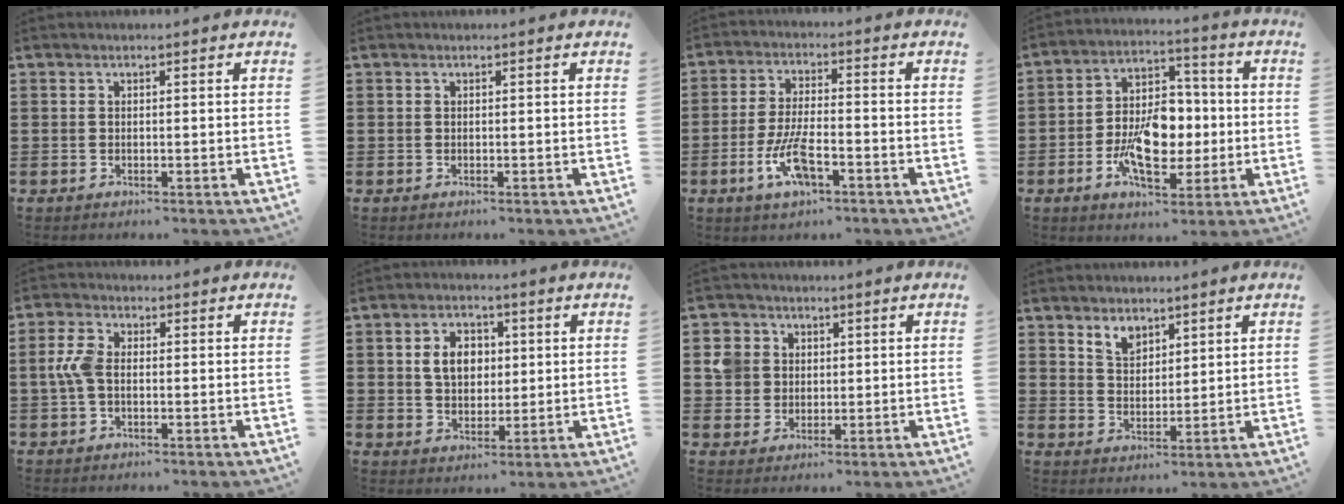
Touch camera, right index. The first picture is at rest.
{"total": 0.0}
{"total": 8.0, "force": [-3.3, 2.7, 6.7], "torque": [-0.147, -0.010, -0.062]}
{"total": 10.2, "force": [-2.1, 5.9, 8.0], "torque": [-0.157, 0.003, -0.037]}
{"total": 4.8, "force": [-0.2, 2.8, 3.9], "torque": [-0.104, -0.002, -0.013]}
{"total": 5.6, "force": [1.0, 4.3, 3.5], "torque": [-0.076, 0.012, 0.012]}
{"total": 5.6, "force": [1.2, 5.2, 1.5], "torque": [-0.058, 0.016, 0.021]}
{"total": 3.8, "force": [2.9, 2.1, 1.1], "torque": [-0.031, 0.005, 0.056]}